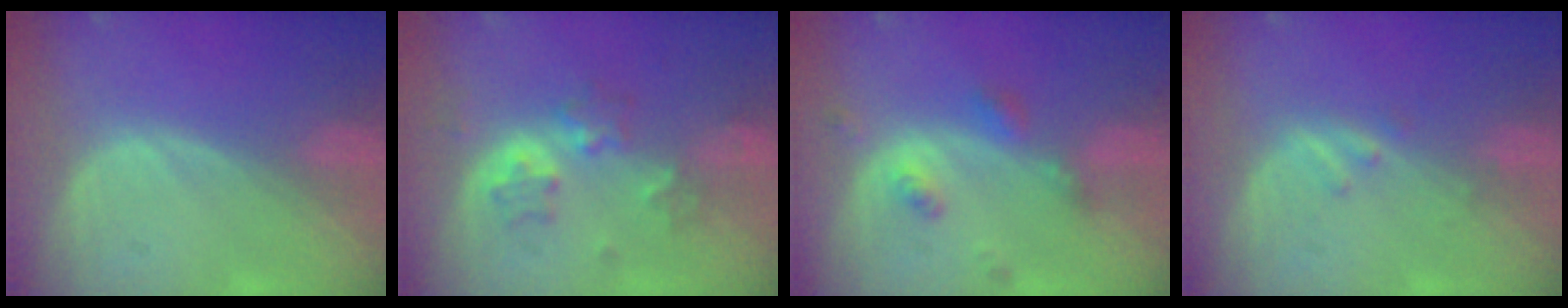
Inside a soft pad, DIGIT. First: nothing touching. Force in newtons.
{"total": 6.1, "press": 5.6, "slide": 2.5}
{"total": 5.0, "press": 4.4, "slide": 2.3}
{"total": 1.4, "press": 1.4, "slide": 0.2}